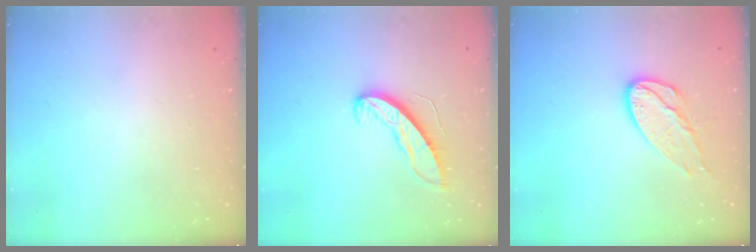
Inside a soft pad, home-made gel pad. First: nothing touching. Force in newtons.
{"total": 9.0, "press": 9.0, "slide": 0.3}
{"total": 10.9, "press": 10.9, "slide": 0.5}